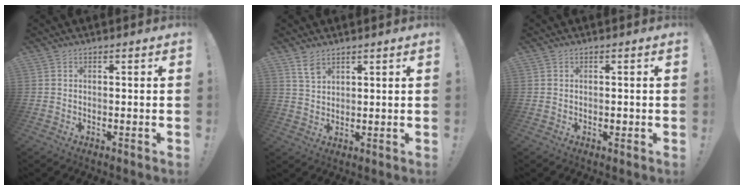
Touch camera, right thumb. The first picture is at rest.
{"total": 5.0, "force": [3.4, 2.5, 2.5], "torque": [-0.042, -0.018, 0.065]}
{"total": 0.8, "force": [-0.4, 0.5, 0.4], "torque": [-0.010, 0.004, -0.006]}